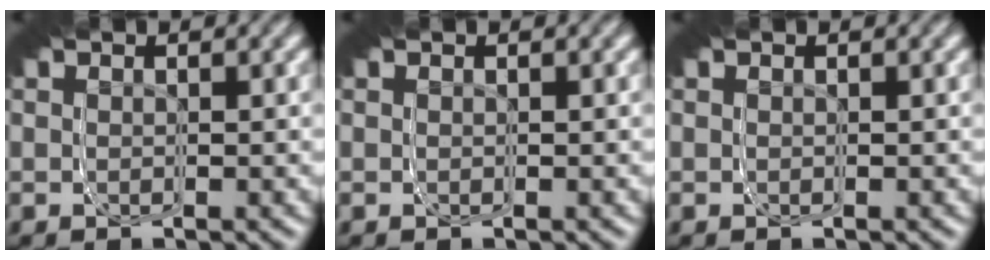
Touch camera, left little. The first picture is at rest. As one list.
[{"total": 0.0}, {"total": 0.0}]